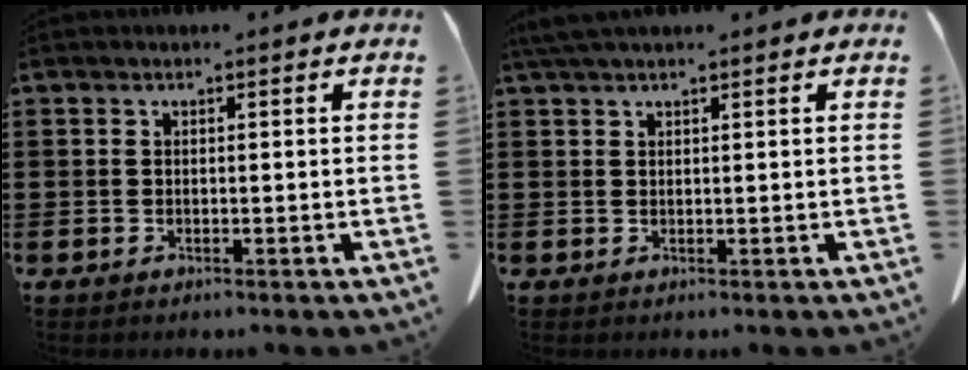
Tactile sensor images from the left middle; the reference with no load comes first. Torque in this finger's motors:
{"motor_torque": [0.54, -0.40, 0.09, 0.05]}